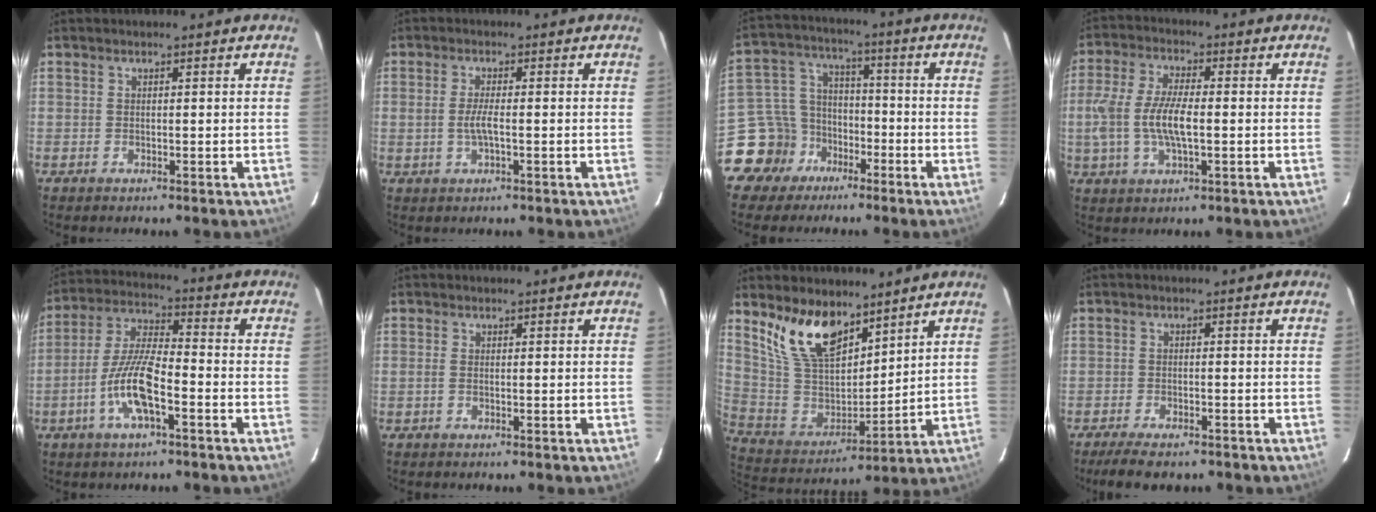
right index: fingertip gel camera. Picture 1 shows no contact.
{"total": 3.1, "force": [-0.6, 0.6, 3.0], "torque": [-0.060, -0.001, -0.010]}
{"total": 11.1, "force": [-6.8, 8.6, 1.5], "torque": [-0.050, 0.046, -0.114]}
{"total": 10.2, "force": [-1.2, 3.7, 9.4], "torque": [-0.197, 0.001, -0.025]}
{"total": 10.9, "force": [-4.6, 2.6, 9.5], "torque": [-0.202, 0.001, -0.090]}
{"total": 0.8, "force": [-0.2, 0.2, 0.8], "torque": [-0.018, 0.001, -0.005]}
{"total": 15.4, "force": [10.6, 7.4, 8.4], "torque": [-0.174, 0.005, 0.221]}
{"total": 6.8, "force": [-5.4, 2.1, 3.5], "torque": [-0.084, -0.016, -0.089]}